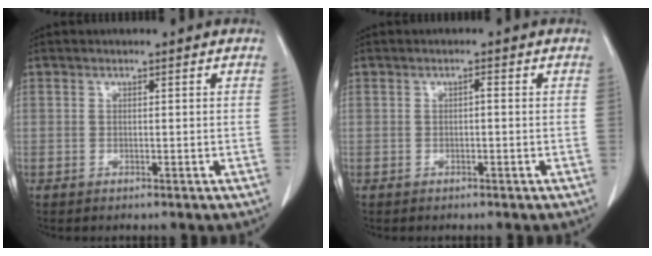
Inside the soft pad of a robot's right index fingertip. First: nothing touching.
{"total": 0.6, "force": [-0.1, 0.2, 0.6], "torque": [-0.010, 0.003, -0.001]}